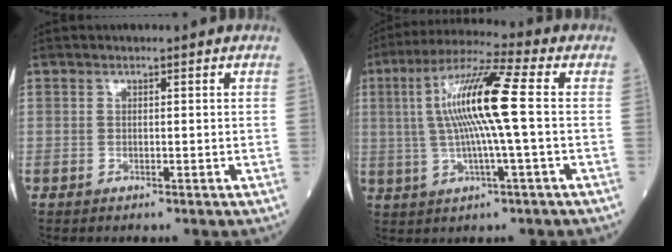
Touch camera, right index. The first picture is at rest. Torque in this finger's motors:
{"motor_torque": [1.46, -0.28, 0.74, 0.21]}